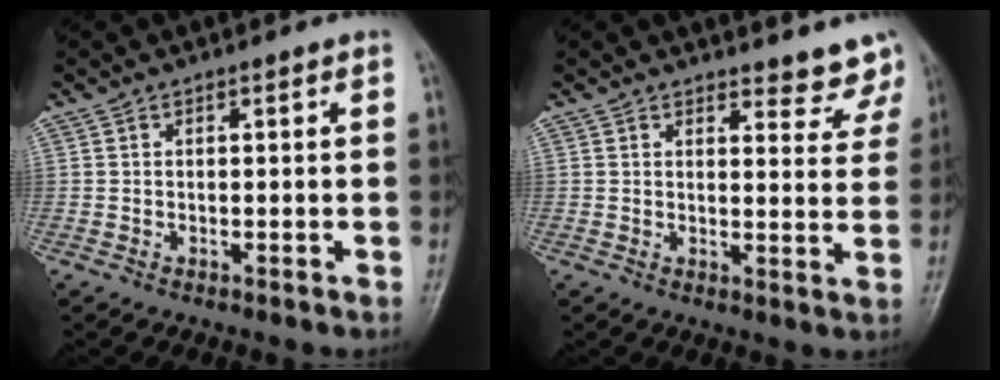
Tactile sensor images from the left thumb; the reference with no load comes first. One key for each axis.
{"total": 6.4, "fx": 6.0, "fy": 2.1, "fz": 0.9, "tx": 0.022, "ty": -0.042, "tz": 0.053}